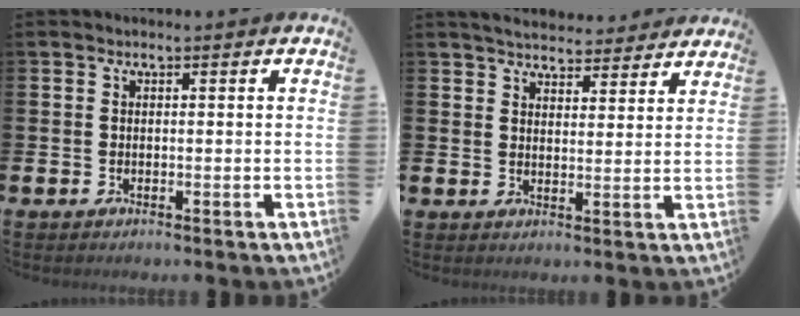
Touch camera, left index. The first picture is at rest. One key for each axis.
{"total": 4.4, "fx": 4.4, "fy": 0.8, "fz": 0.3, "tx": -0.018, "ty": -0.026, "tz": 0.077}